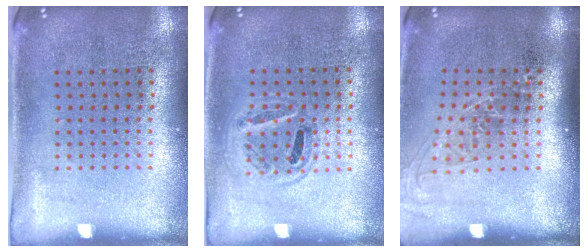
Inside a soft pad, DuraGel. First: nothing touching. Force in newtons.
{"total": 1.0, "press": 0.9, "slide": 0.3}
{"total": 1.4, "press": 1.1, "slide": 0.9}